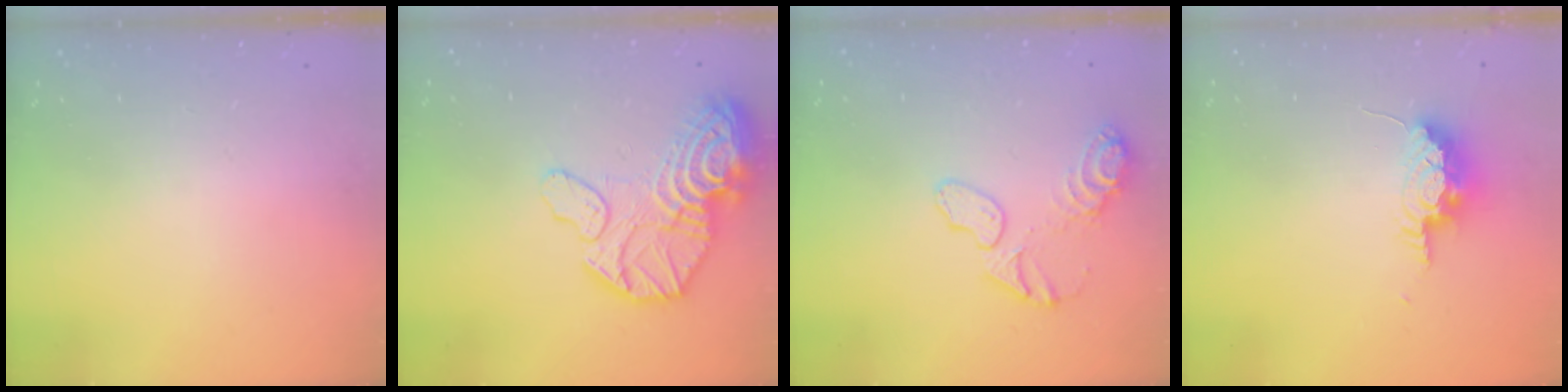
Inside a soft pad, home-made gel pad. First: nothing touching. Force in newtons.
{"total": 20.9, "press": 20.8, "slide": 2.2}
{"total": 10.4, "press": 10.3, "slide": 1.0}
{"total": 8.3, "press": 8.0, "slide": 2.1}